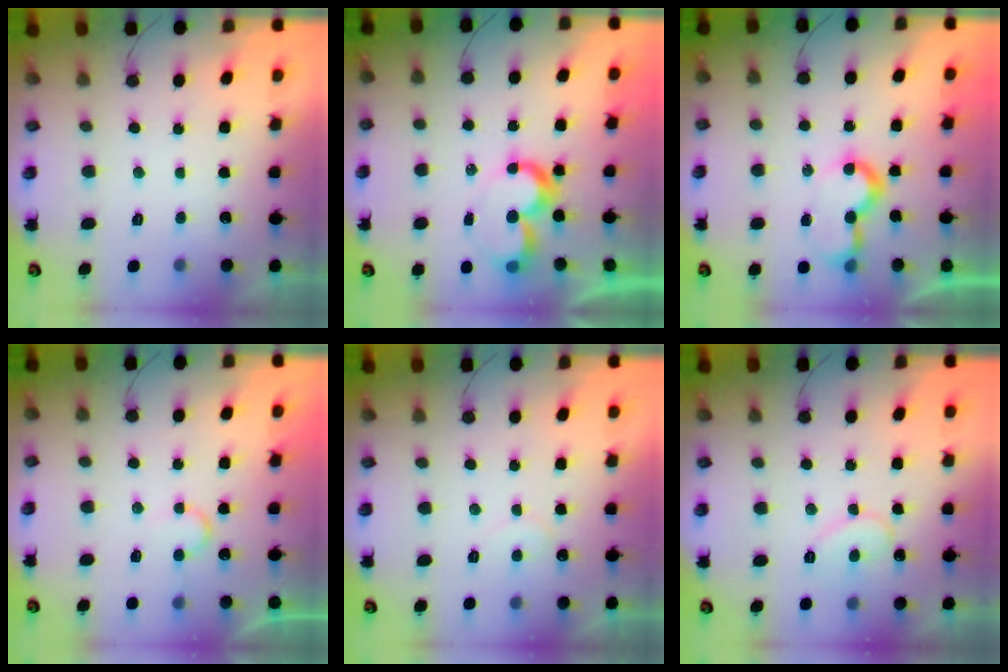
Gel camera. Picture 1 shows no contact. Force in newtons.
{"total": 8.9, "press": 8.8, "slide": 0.7}
{"total": 8.3, "press": 8.2, "slide": 1.0}
{"total": 7.0, "press": 6.9, "slide": 0.6}
{"total": 5.4, "press": 5.4, "slide": 0.3}
{"total": 8.8, "press": 8.7, "slide": 0.6}